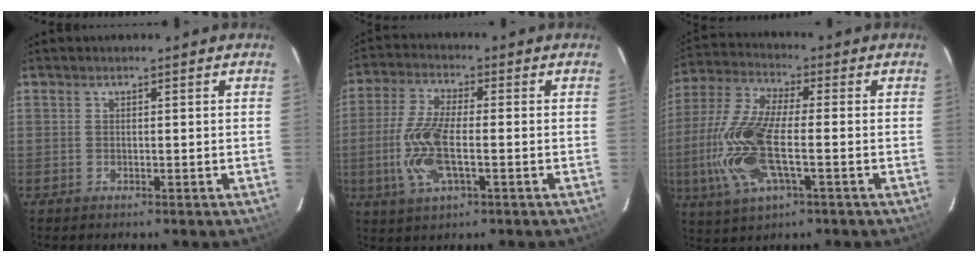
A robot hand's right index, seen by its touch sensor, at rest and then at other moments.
{"total": 11.0, "force": [-2.4, 3.6, 10.1], "torque": [-0.219, -0.003, -0.050]}
{"total": 16.3, "force": [-3.4, 5.7, 14.9], "torque": [-0.333, -0.004, -0.072]}